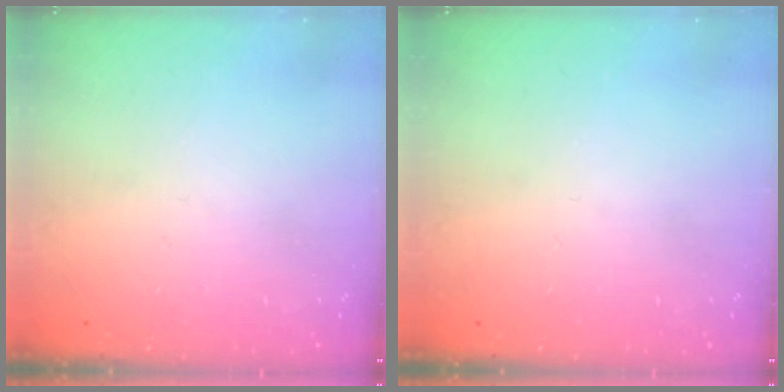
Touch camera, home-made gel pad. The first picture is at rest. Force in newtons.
{"total": 0.0}